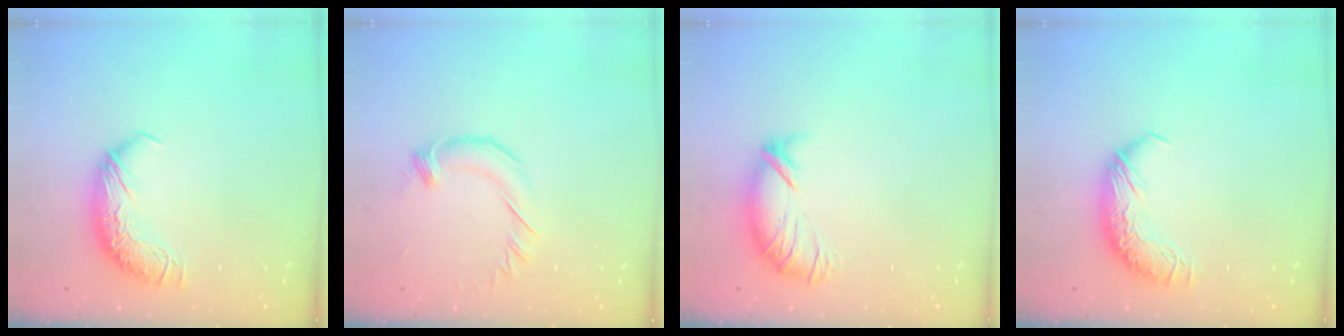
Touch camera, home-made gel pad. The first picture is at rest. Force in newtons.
{"total": 1.9, "press": 1.9, "slide": 0.1}
{"total": 3.7, "press": 3.2, "slide": 1.8}
{"total": 0.0}